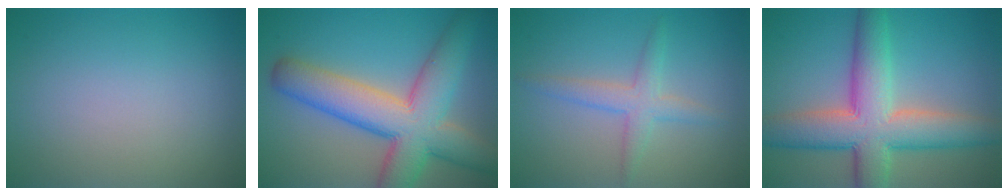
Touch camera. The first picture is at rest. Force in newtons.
{"total": 10.3, "press": 10.3, "slide": 0.4}
{"total": 2.7, "press": 2.7, "slide": 0.1}
{"total": 9.4, "press": 9.4, "slide": 0.4}